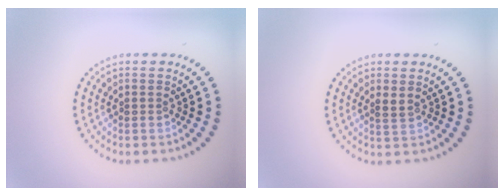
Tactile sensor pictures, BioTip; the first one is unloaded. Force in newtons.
{"total": 1.0, "press": 0.9, "slide": 0.4}